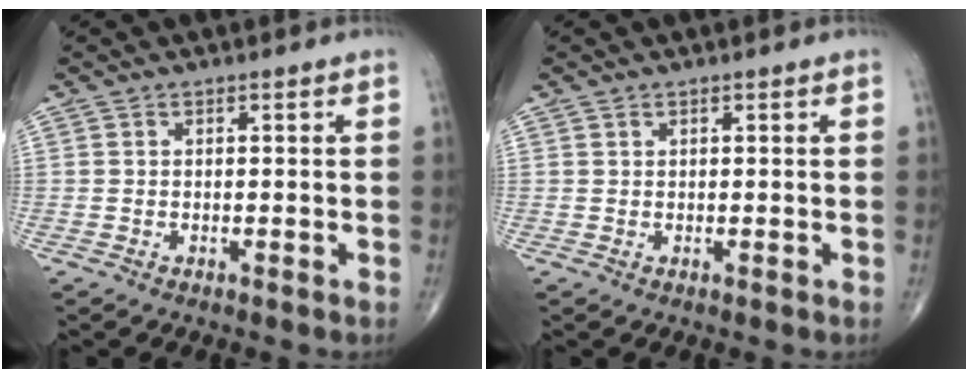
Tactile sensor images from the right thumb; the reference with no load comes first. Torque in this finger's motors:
{"motor_torque": [-0.24, 0.30, 0.02, -0.08, -0.09]}